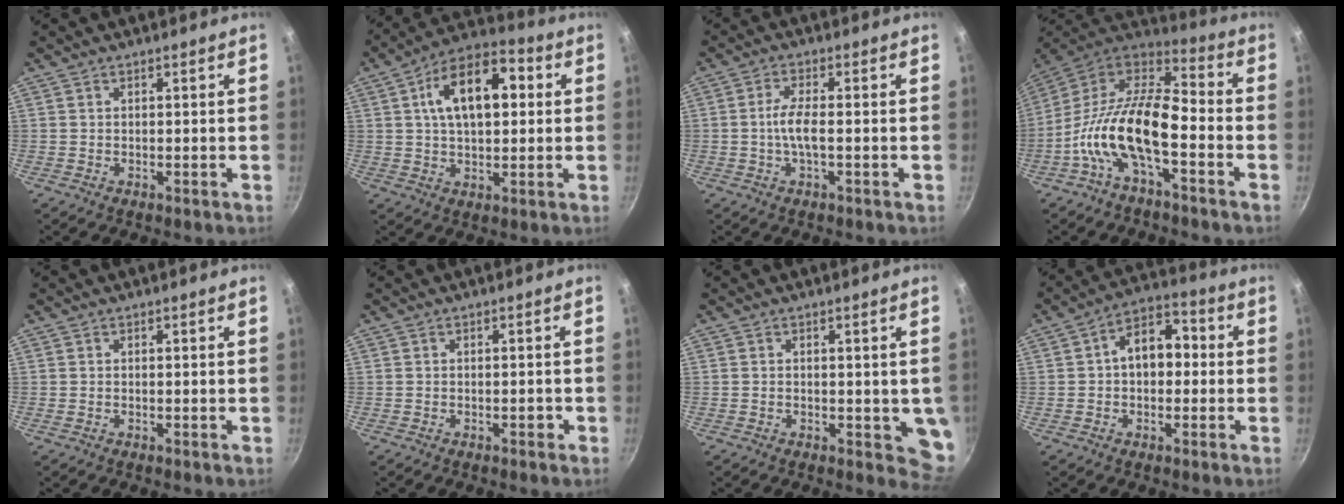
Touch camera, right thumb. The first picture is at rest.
{"total": 15.2, "force": [3.2, 8.5, 12.2], "torque": [-0.163, 0.020, 0.038]}
{"total": 4.4, "force": [-0.8, 1.0, 4.2], "torque": [-0.095, 0.010, -0.021]}
{"total": 17.7, "force": [-5.6, 7.7, 14.9], "torque": [-0.282, 0.055, -0.127]}
{"total": 0.0}
{"total": 1.1, "force": [-0.6, 0.5, 0.7], "torque": [-0.008, 0.008, -0.006]}
{"total": 5.2, "force": [-0.5, 2.8, 4.4], "torque": [-0.032, -0.012, -0.006]}
{"total": 9.3, "force": [0.3, 6.4, 6.7], "torque": [-0.062, 0.032, -0.010]}